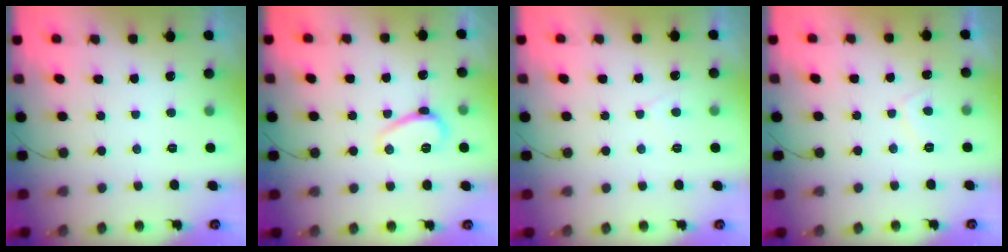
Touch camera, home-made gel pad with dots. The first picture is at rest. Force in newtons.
{"total": 5.0, "press": 4.9, "slide": 0.7}
{"total": 2.6, "press": 2.6, "slide": 0.3}
{"total": 2.1, "press": 2.0, "slide": 0.7}